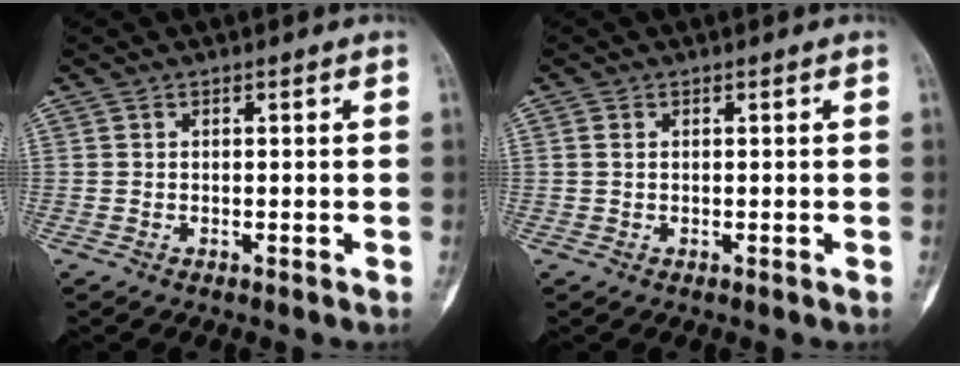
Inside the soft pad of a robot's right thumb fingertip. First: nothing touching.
{"total": 0.8, "force": [0.3, 0.5, 0.5], "torque": [-0.010, 0.002, 0.004]}